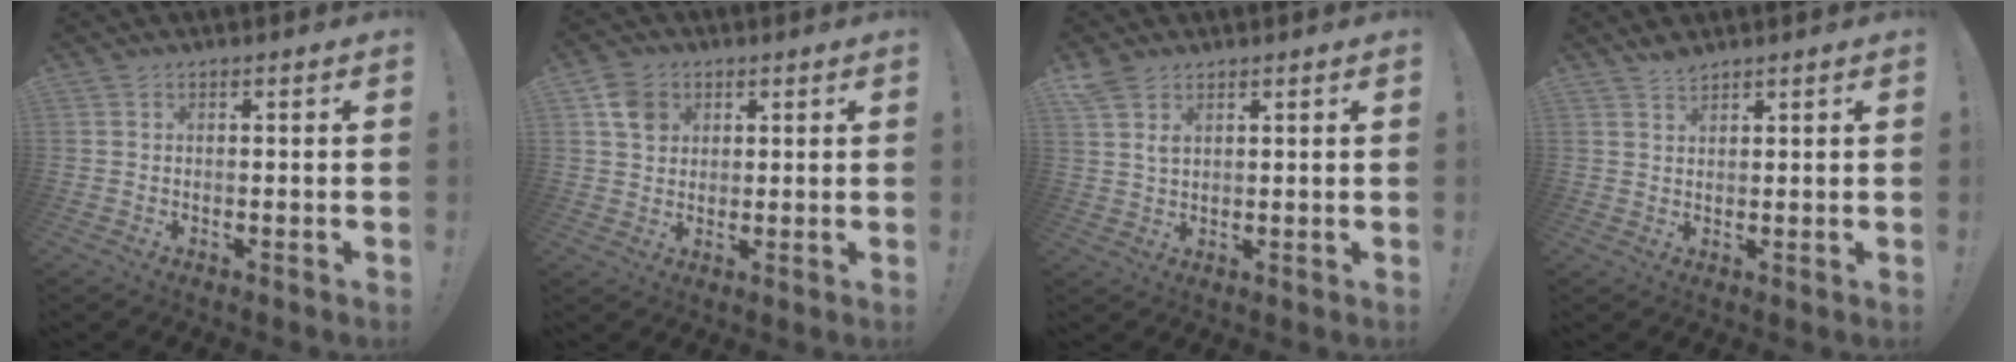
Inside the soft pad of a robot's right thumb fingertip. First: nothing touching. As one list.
[{"total": 6.8, "force": [2.9, 5.5, 2.7], "torque": [-0.034, -0.004, 0.056]}, {"total": 4.0, "force": [2.7, 2.0, 2.2], "torque": [-0.042, -0.011, 0.051]}, {"total": 2.4, "force": [2.2, 0.7, 0.7], "torque": [0.000, -0.017, 0.038]}]